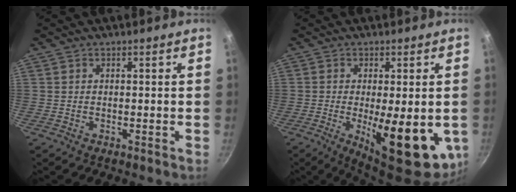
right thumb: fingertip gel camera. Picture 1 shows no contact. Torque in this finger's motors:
{"motor_torque": [2.23, 2.14, 1.75, -0.03, 0.43]}